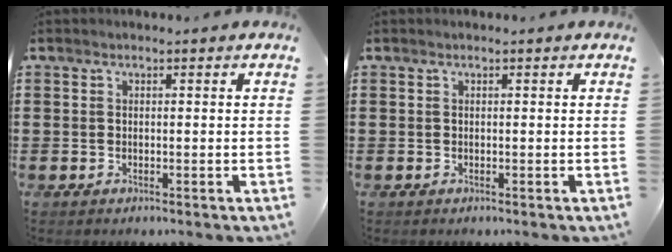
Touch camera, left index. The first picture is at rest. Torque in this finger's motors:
{"motor_torque": [0.00, 0.00, 0.00, 0.00]}